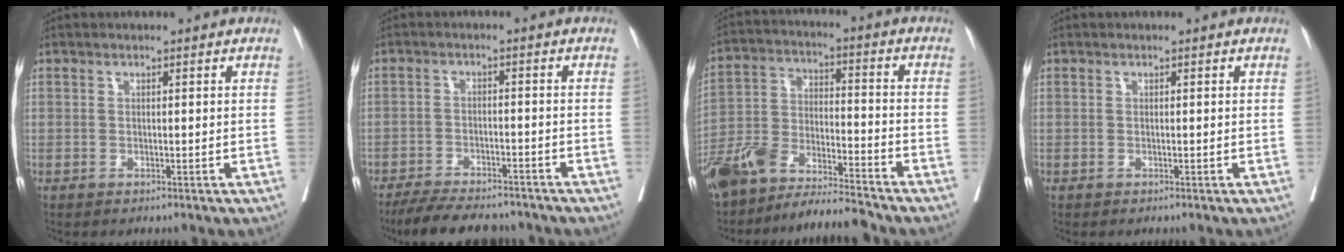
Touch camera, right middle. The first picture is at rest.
{"total": 11.8, "force": [-10.5, 2.6, 4.6], "torque": [-0.069, -0.002, -0.152]}
{"total": 13.2, "force": [-12.2, 1.2, 5.0], "torque": [-0.100, 0.011, -0.227]}
{"total": 0.0}